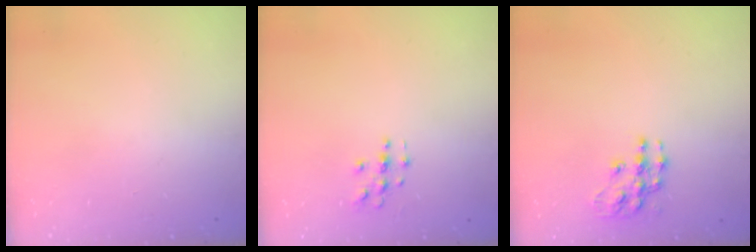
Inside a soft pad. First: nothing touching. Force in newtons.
{"total": 3.2, "press": 3.2, "slide": 0.2}
{"total": 10.4, "press": 10.4, "slide": 0.5}